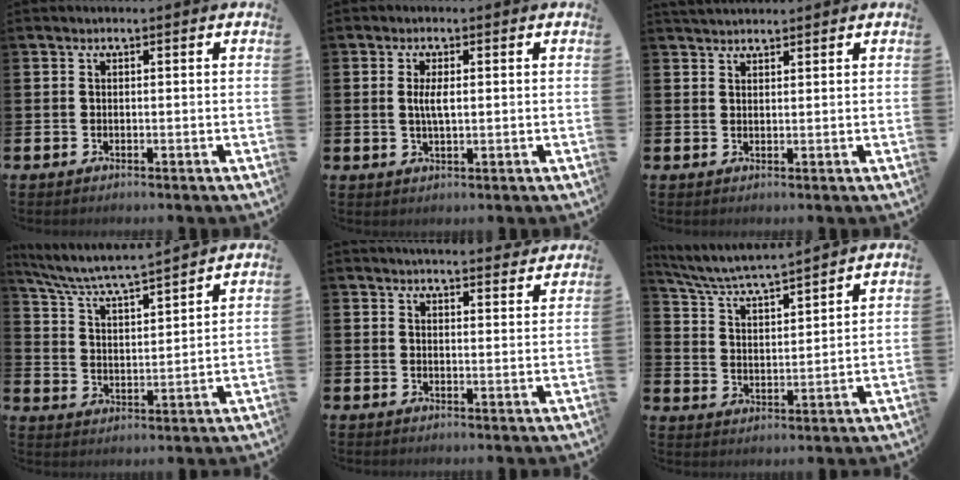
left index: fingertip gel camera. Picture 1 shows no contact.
{"total": 2.8, "force": [0.5, 0.9, 2.6], "torque": [-0.049, 0.004, 0.006]}
{"total": 2.1, "force": [2.0, 0.5, 0.3], "torque": [-0.002, -0.004, 0.035]}
{"total": 6.1, "force": [5.8, 0.0, 1.8], "torque": [-0.062, -0.047, 0.095]}
{"total": 4.2, "force": [4.2, 0.2, 0.4], "torque": [-0.008, -0.025, 0.074]}
{"total": 5.6, "force": [5.5, 0.0, 1.3], "torque": [-0.053, -0.044, 0.090]}